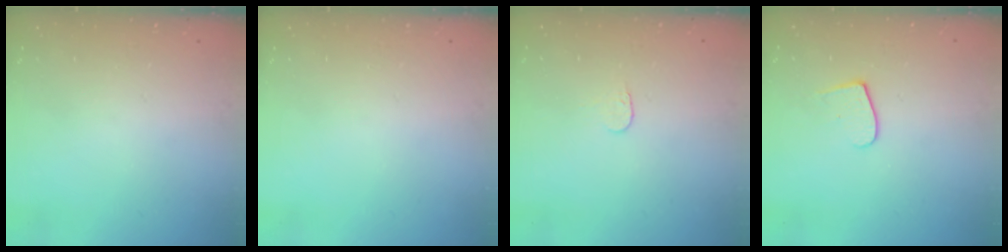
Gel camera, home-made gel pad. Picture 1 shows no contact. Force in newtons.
{"total": 0.0}
{"total": 3.8, "press": 3.8, "slide": 0.3}
{"total": 6.7, "press": 6.7, "slide": 0.6}